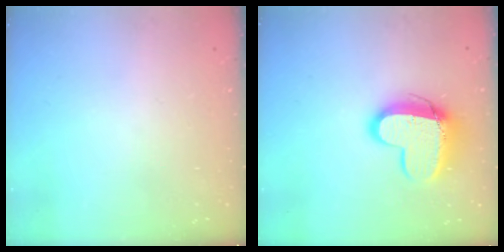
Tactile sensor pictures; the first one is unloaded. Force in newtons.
{"total": 13.1, "press": 13.0, "slide": 1.1}